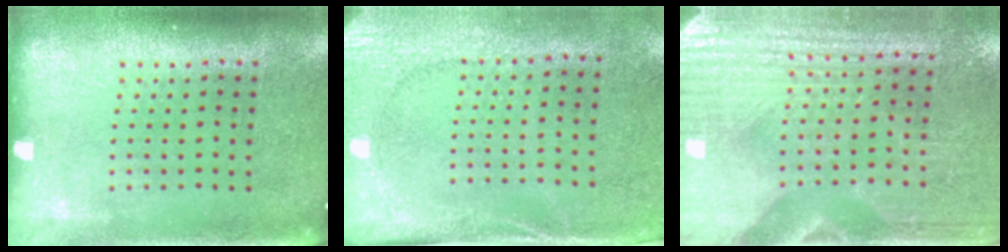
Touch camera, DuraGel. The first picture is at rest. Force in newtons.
{"total": 2.7, "press": 2.1, "slide": 1.6}
{"total": 3.5, "press": 3.3, "slide": 1.1}